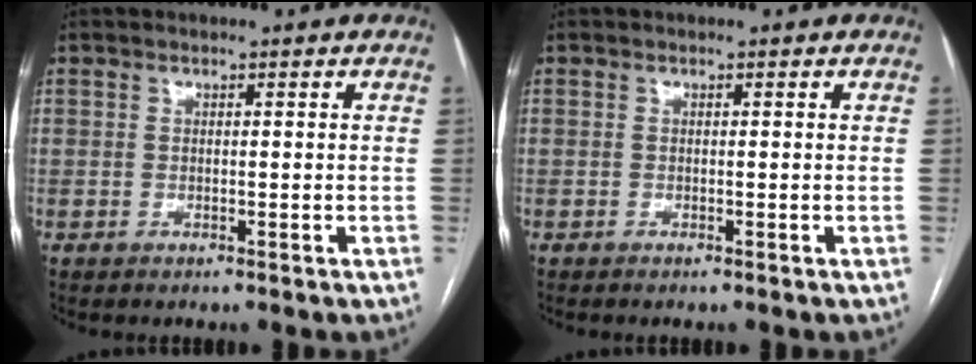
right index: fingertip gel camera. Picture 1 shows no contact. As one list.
[{"total": 0.0}]